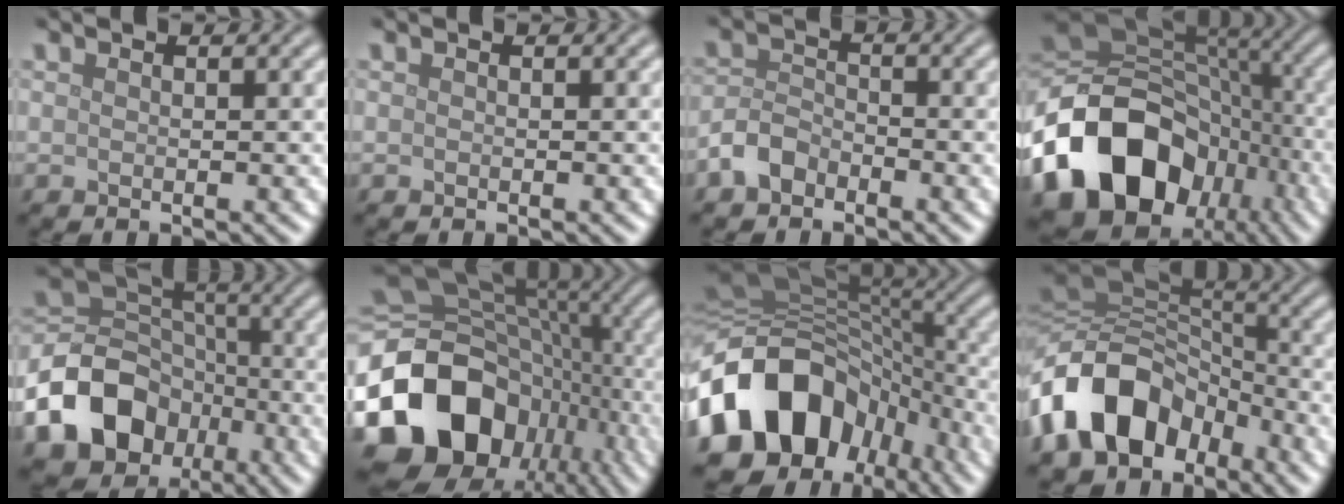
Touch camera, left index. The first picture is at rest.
{"total": 0.0}
{"total": 2.7, "force": [-1.9, 1.6, 1.1], "torque": [-0.020, 0.008, -0.046]}
{"total": 19.0, "force": [-8.3, 14.0, 9.9], "torque": [-0.206, -0.011, -0.147]}
{"total": 13.3, "force": [-6.3, 10.2, 5.8], "torque": [-0.137, -0.011, -0.120]}
{"total": 18.0, "force": [-6.4, 13.9, 9.6], "torque": [-0.217, -0.014, -0.113]}
{"total": 15.5, "force": [-6.3, 11.6, 8.0], "torque": [-0.152, -0.007, -0.107]}
{"total": 11.8, "force": [-5.4, 8.0, 6.8], "torque": [-0.127, 0.009, -0.109]}